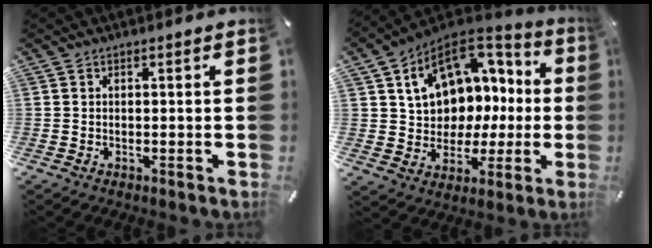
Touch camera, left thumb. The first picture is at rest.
{"total": 15.2, "force": [5.6, 12.1, 7.4], "torque": [-0.120, -0.033, 0.108]}